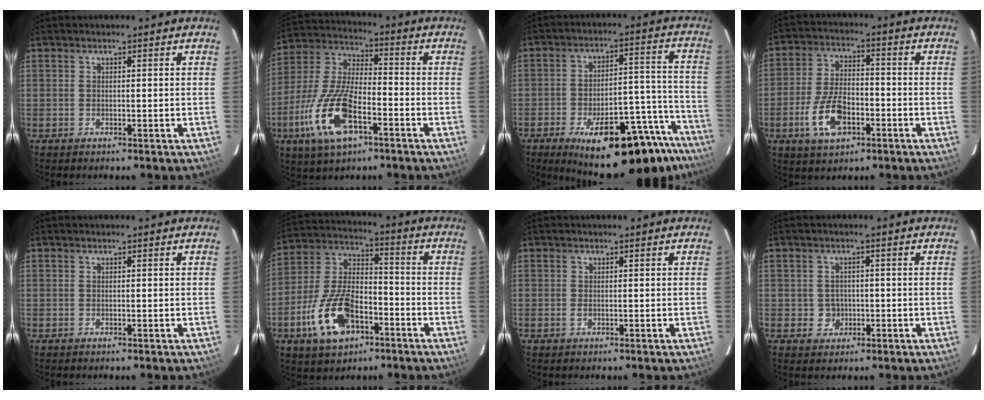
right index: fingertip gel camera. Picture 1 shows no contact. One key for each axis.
{"total": 16.6, "fx": -7.2, "fy": 6.5, "fz": 13.5, "tx": -0.299, "ty": -0.013, "tz": -0.140}
{"total": 25.6, "fx": -18.8, "fy": 8.3, "fz": 15.3, "tx": -0.202, "ty": 0.018, "tz": -0.245}
{"total": 10.8, "fx": -4.4, "fy": 5.7, "fz": 8.0, "tx": -0.168, "ty": 0.003, "tz": -0.074}
{"total": 0.0}
{"total": 15.8, "fx": -7.2, "fy": 8.5, "fz": 11.2, "tx": -0.238, "ty": 0.011, "tz": -0.122}
{"total": 0.6, "fx": -0.1, "fy": 0.4, "fz": 0.4, "tx": -0.009, "ty": 0.000, "tz": -0.001}
{"total": 3.1, "fx": -0.5, "fy": 3.0, "fz": 0.4, "tx": -0.010, "ty": 0.008, "tz": -0.002}